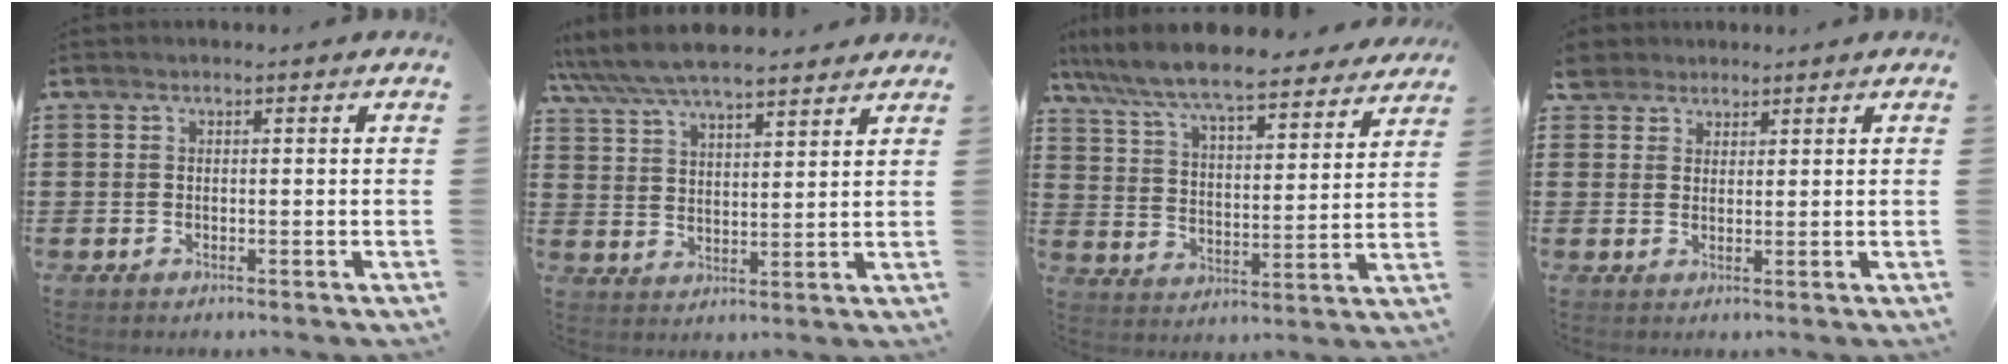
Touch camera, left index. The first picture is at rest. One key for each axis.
{"total": 7.0, "fx": 6.4, "fy": 1.4, "fz": 2.5, "tx": -0.071, "ty": -0.022, "tz": 0.115}
{"total": 8.0, "fx": 7.5, "fy": 0.3, "fz": 3.0, "tx": -0.090, "ty": -0.046, "tz": 0.126}
{"total": 3.0, "fx": 2.5, "fy": 1.7, "fz": 0.2, "tx": -0.017, "ty": 0.009, "tz": 0.048}